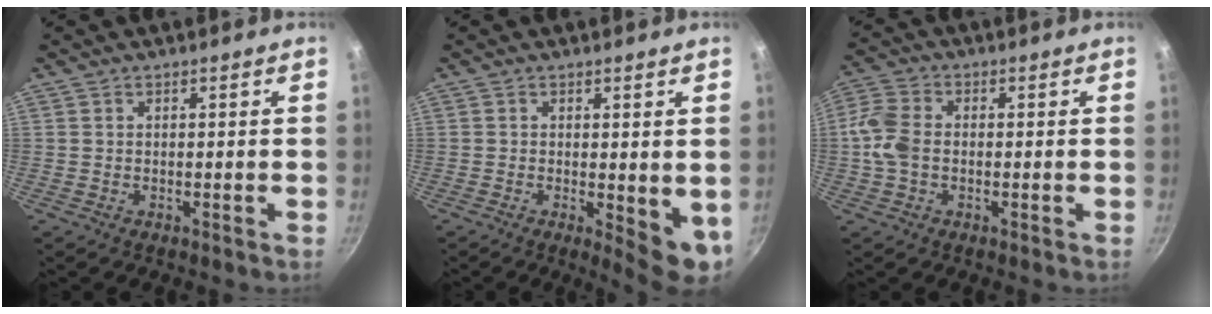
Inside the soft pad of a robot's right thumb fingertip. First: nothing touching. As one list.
[{"total": 6.8, "force": [-0.5, 2.5, 6.3], "torque": [-0.072, -0.012, -0.001]}, {"total": 6.9, "force": [-0.6, 4.9, 4.9], "torque": [-0.101, 0.016, -0.027]}]